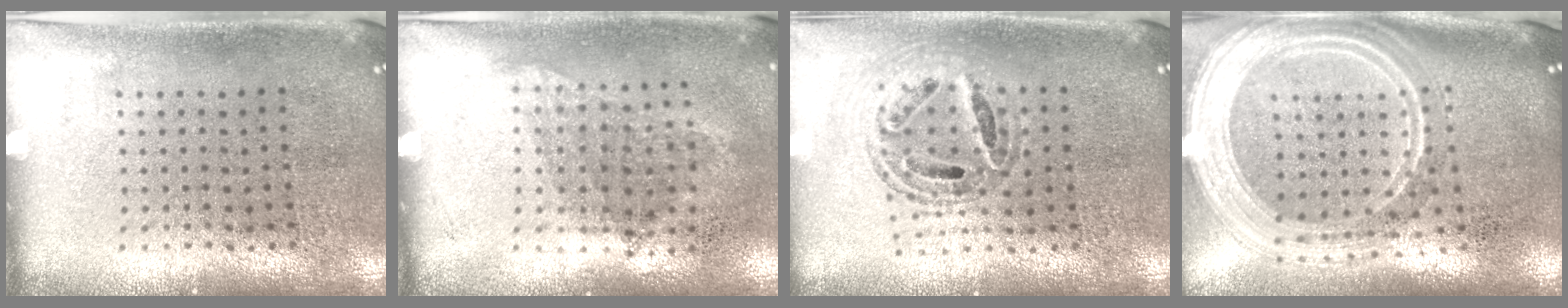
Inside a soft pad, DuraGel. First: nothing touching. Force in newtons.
{"total": 1.0, "press": 0.8, "slide": 0.6}
{"total": 0.8, "press": 0.8, "slide": 0.1}
{"total": 2.9, "press": 2.3, "slide": 1.7}